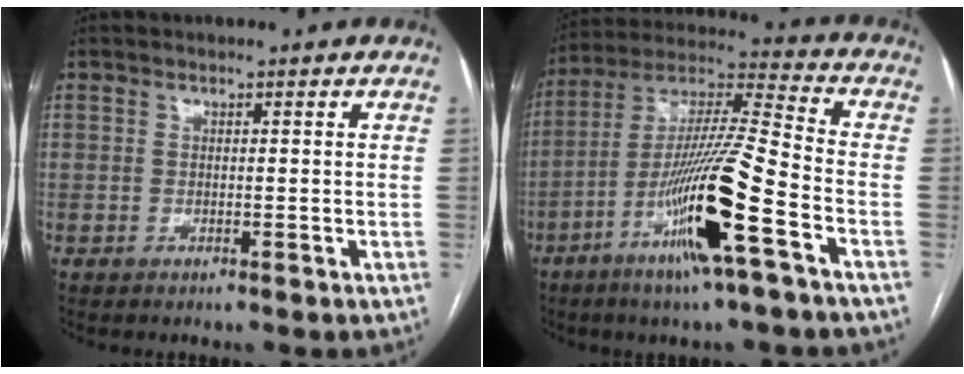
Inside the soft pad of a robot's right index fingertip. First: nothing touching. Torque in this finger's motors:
{"motor_torque": [2.14, 0.00, 1.05, 0.21]}